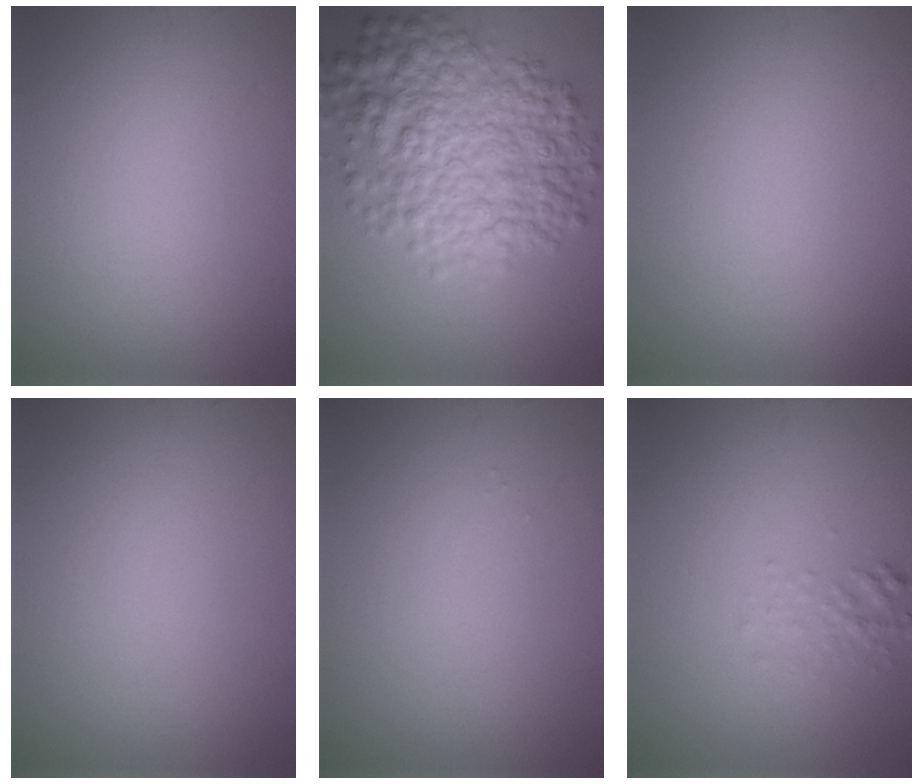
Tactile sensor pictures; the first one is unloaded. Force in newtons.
{"total": 8.9, "press": 8.9, "slide": 0.2}
{"total": 0.0}
{"total": 0.0}
{"total": 0.0}
{"total": 1.3, "press": 1.3, "slide": 0.1}